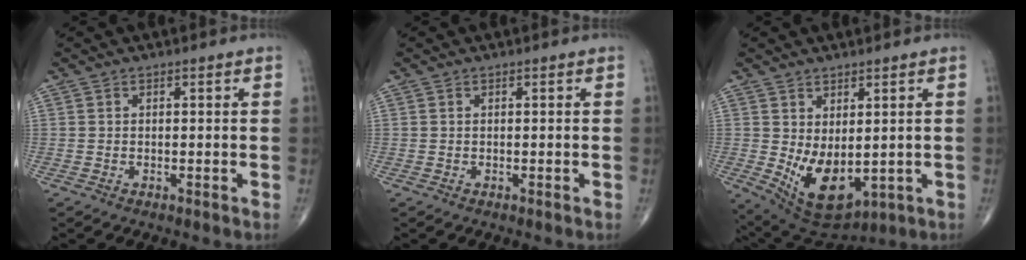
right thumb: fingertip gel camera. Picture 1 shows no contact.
{"total": 0.0}
{"total": 10.6, "force": [-0.4, 5.8, 8.9], "torque": [-0.138, -0.017, 0.024]}